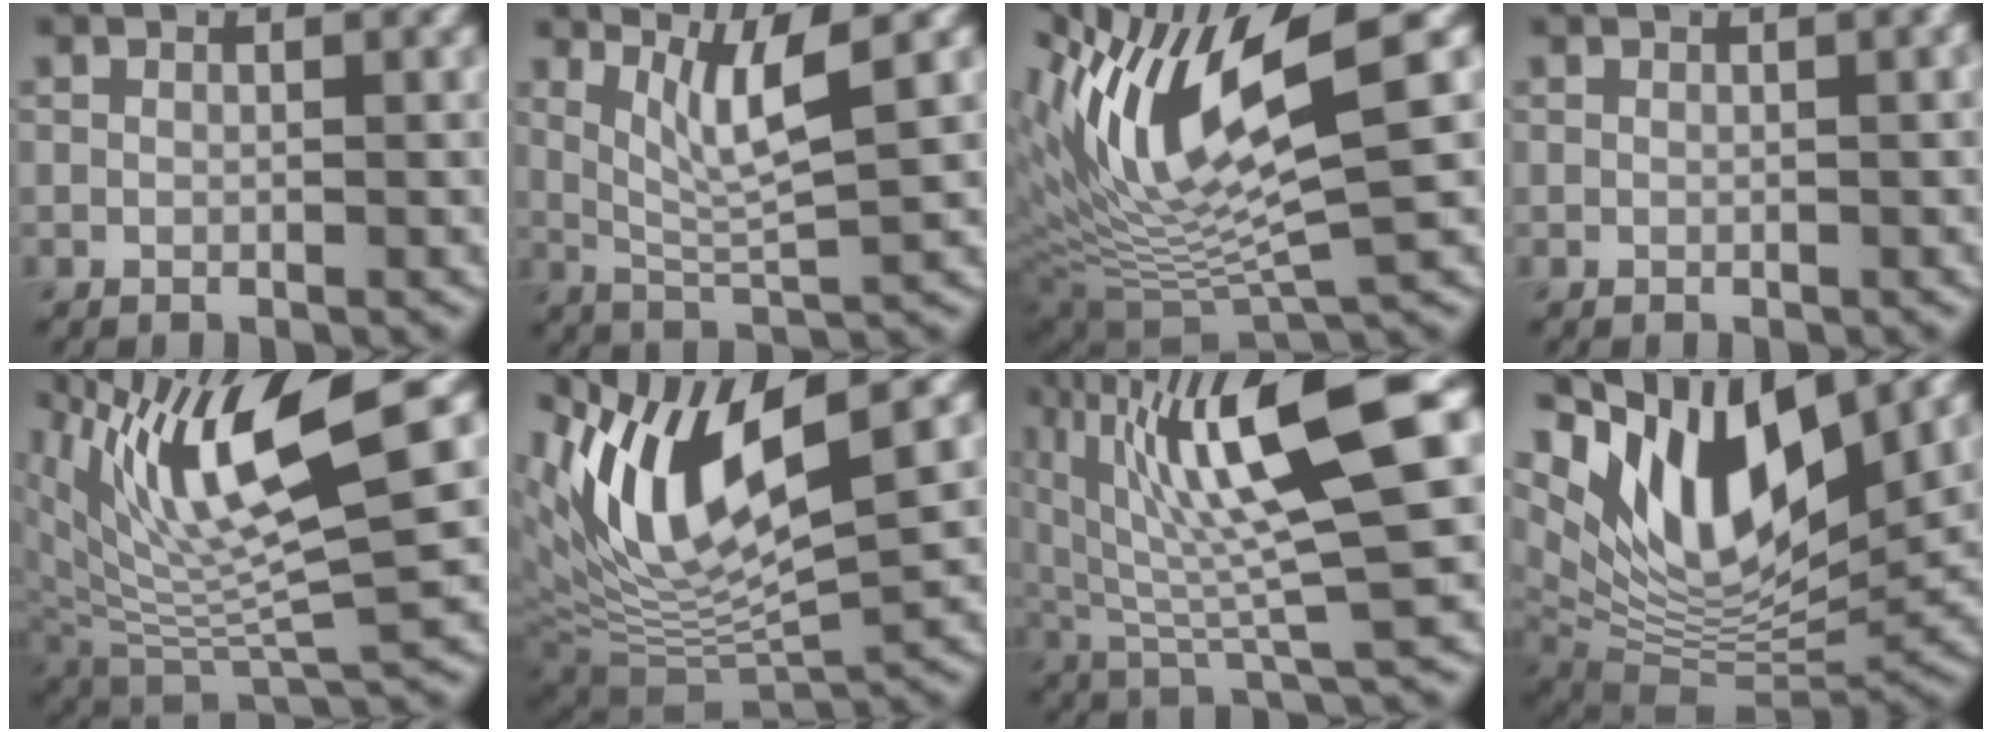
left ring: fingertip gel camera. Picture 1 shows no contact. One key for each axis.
{"total": 4.9, "fx": 2.1, "fy": 0.7, "fz": 4.4, "tx": -0.088, "ty": -0.009, "tz": 0.046}
{"total": 12.5, "fx": 4.2, "fy": 3.4, "fz": 11.3, "tx": -0.215, "ty": 0.007, "tz": 0.084}
{"total": 1.3, "fx": 0.5, "fy": 0.4, "fz": 1.2, "tx": -0.010, "ty": 0.012, "tz": 0.003}
{"total": 11.2, "fx": 5.8, "fy": 2.8, "fz": 9.2, "tx": -0.173, "ty": -0.003, "tz": 0.117}
{"total": 12.1, "fx": 5.0, "fy": 3.6, "fz": 10.4, "tx": -0.200, "ty": 0.001, "tz": 0.096}
{"total": 12.5, "fx": 4.6, "fy": 2.5, "fz": 11.4, "tx": -0.183, "ty": 0.011, "tz": 0.082}
{"total": 13.4, "fx": 5.9, "fy": 5.7, "fz": 10.6, "tx": -0.186, "ty": -0.001, "tz": 0.114}